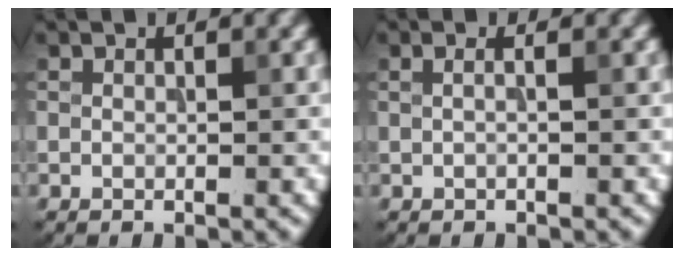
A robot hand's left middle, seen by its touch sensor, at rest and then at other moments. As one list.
[{"total": 1.4, "force": [0.4, 0.7, 1.2], "torque": [-0.006, -0.003, -0.011]}]